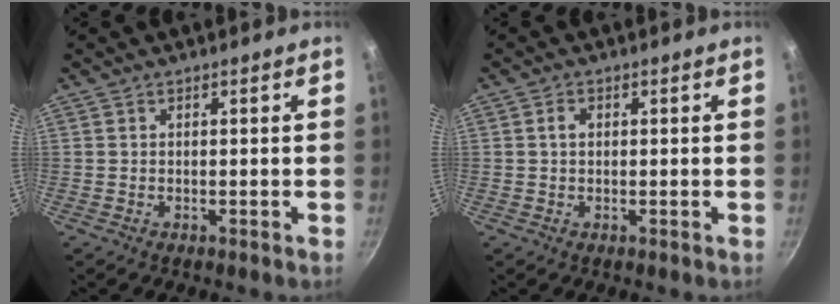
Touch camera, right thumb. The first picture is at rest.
{"total": 1.5, "force": [0.2, 1.2, 1.0], "torque": [-0.014, 0.006, 0.004]}